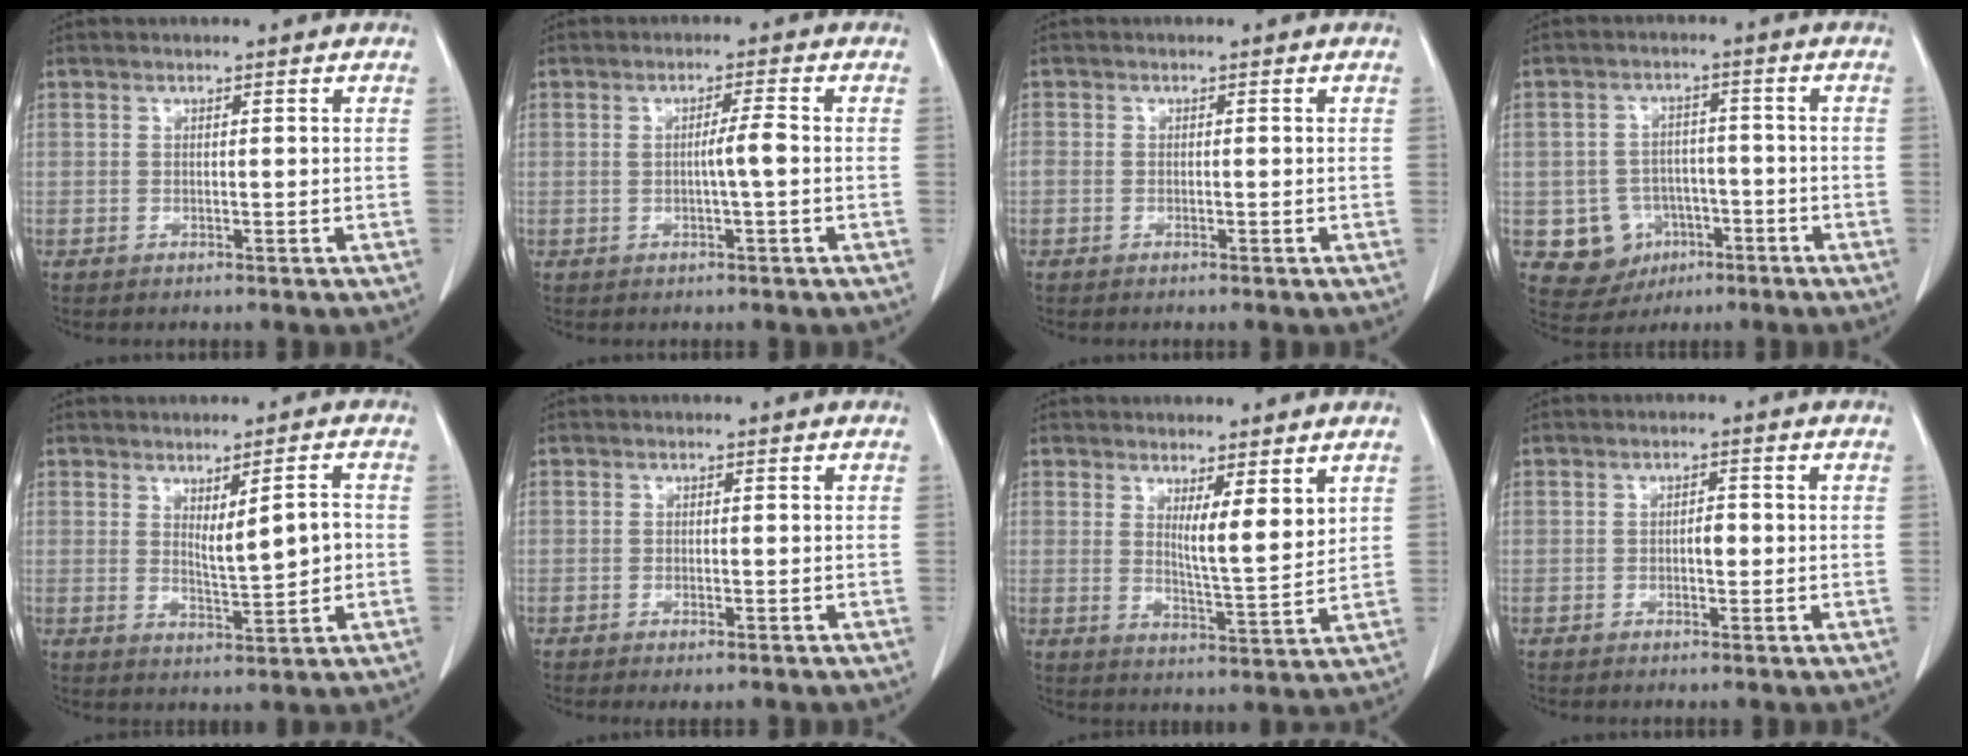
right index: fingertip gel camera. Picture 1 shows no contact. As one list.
[{"total": 2.9, "force": [-0.2, -0.2, 2.9], "torque": [-0.047, 0.000, -0.003]}, {"total": 0.8, "force": [-0.1, 0.7, 0.3], "torque": [-0.010, 0.010, -0.002]}, {"total": 7.6, "force": [-2.6, 6.9, 1.7], "torque": [-0.029, 0.012, -0.029]}, {"total": 5.6, "force": [0.5, 1.1, 5.4], "torque": [-0.086, -0.003, 0.017]}, {"total": 1.5, "force": [-0.9, 0.4, 1.1], "torque": [-0.016, -0.003, -0.010]}, {"total": 5.7, "force": [3.0, 0.7, 4.8], "torque": [-0.080, -0.019, 0.055]}, {"total": 1.8, "force": [-0.2, 0.8, 1.6], "torque": [-0.023, 0.003, -0.003]}]